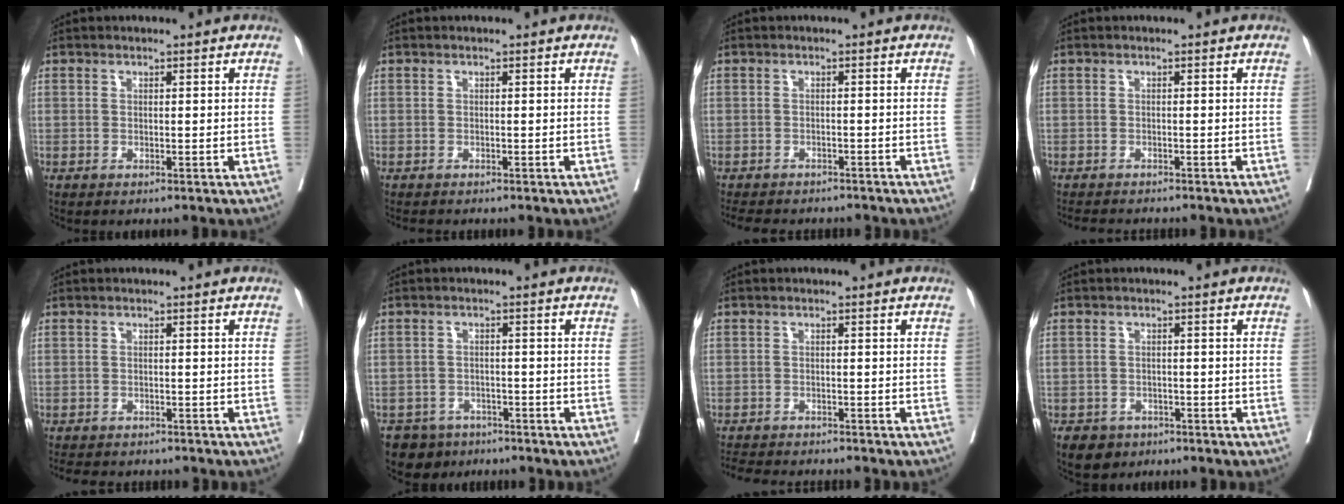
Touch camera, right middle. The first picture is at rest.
{"total": 1.5, "force": [-1.4, 0.2, 0.5], "torque": [-0.010, -0.005, -0.021]}
{"total": 9.1, "force": [-8.1, 3.2, 2.8], "torque": [-0.050, -0.005, -0.105]}
{"total": 4.4, "force": [-4.2, 0.5, 1.3], "torque": [-0.013, -0.010, -0.065]}
{"total": 7.2, "force": [-6.3, 2.5, 2.2], "torque": [-0.031, -0.003, -0.084]}
{"total": 5.6, "force": [-4.4, 3.4, 0.2], "torque": [0.004, 0.004, -0.069]}
{"total": 8.1, "force": [-7.6, 1.3, 2.5], "torque": [-0.035, -0.007, -0.111]}
{"total": 3.8, "force": [-2.5, 2.7, 0.7], "torque": [-0.012, 0.005, -0.036]}